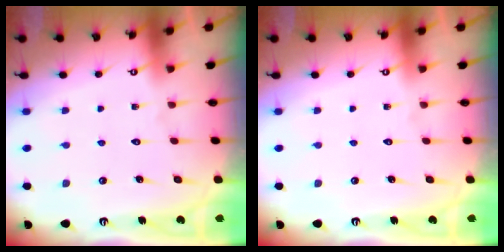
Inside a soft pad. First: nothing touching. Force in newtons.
{"total": 0.0}